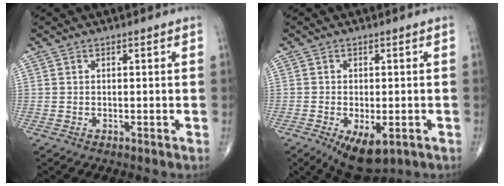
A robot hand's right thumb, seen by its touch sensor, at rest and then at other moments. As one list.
[{"total": 8.3, "force": [-3.6, 4.0, 6.3], "torque": [-0.094, -0.008, -0.049]}]